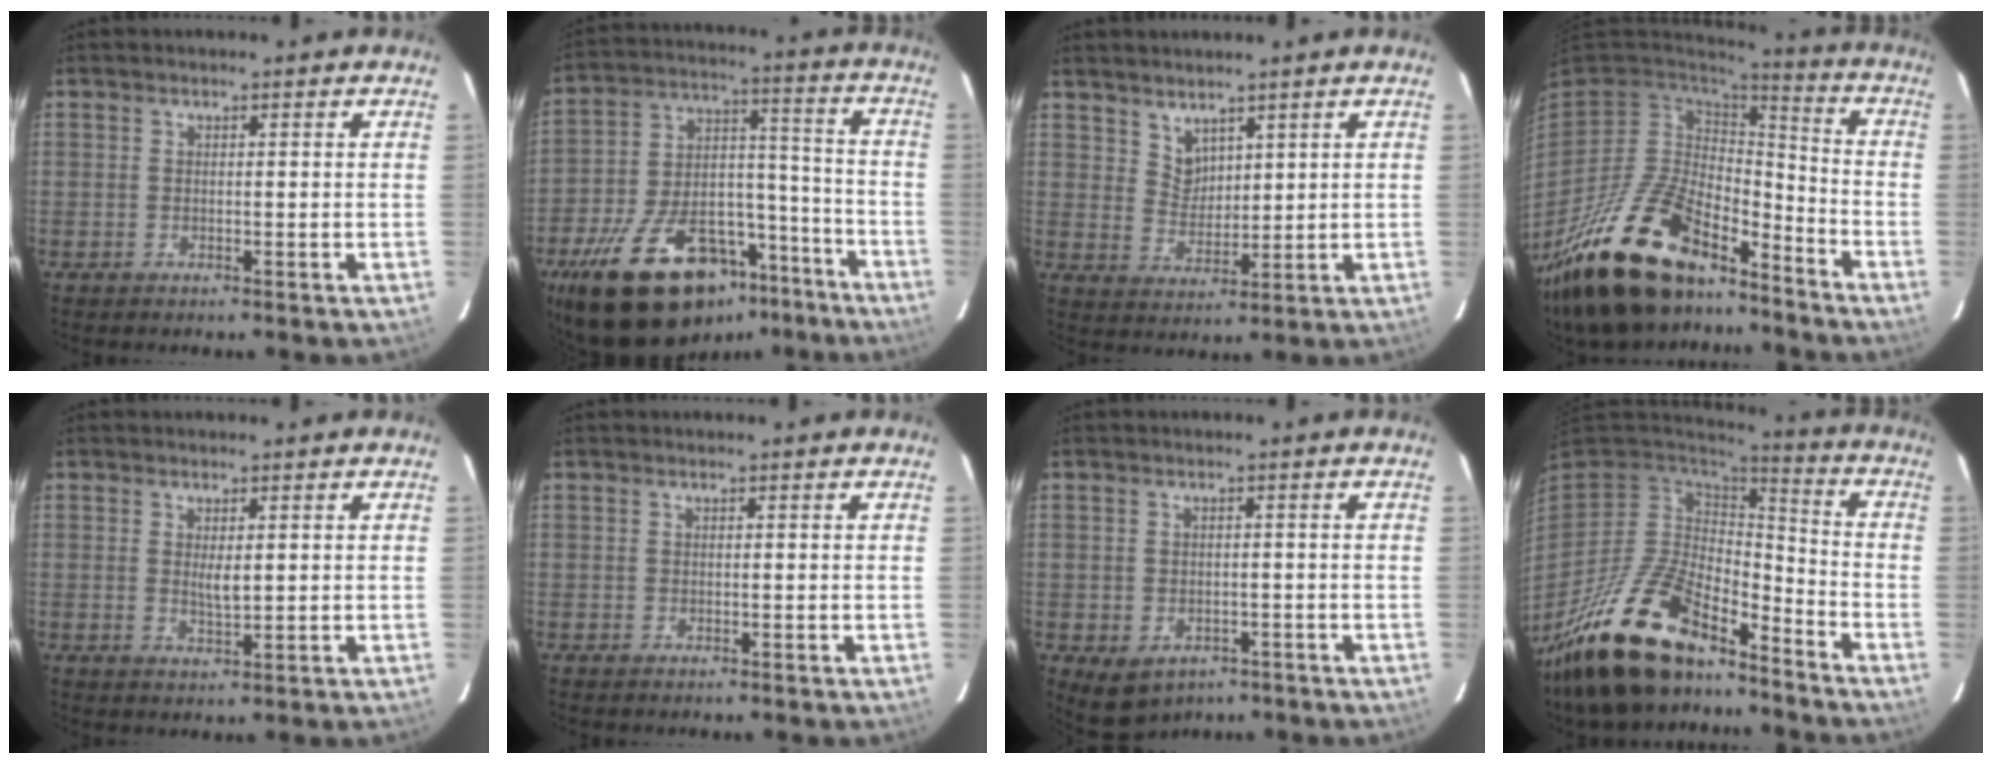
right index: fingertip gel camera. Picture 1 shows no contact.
{"total": 27.0, "force": [-18.2, 12.8, 15.4], "torque": [-0.291, 0.019, -0.265]}
{"total": 4.4, "force": [3.5, 2.6, 1.0], "torque": [-0.009, 0.003, 0.071]}
{"total": 26.4, "force": [-18.5, 11.0, 15.2], "torque": [-0.309, -0.020, -0.310]}
{"total": 2.8, "force": [0.5, 0.9, 2.6], "torque": [-0.045, -0.005, 0.010]}
{"total": 0.0}
{"total": 5.9, "force": [-3.0, 4.4, 2.7], "torque": [-0.048, -0.005, -0.028]}
{"total": 22.3, "force": [-16.4, 8.2, 12.8], "torque": [-0.260, -0.028, -0.290]}